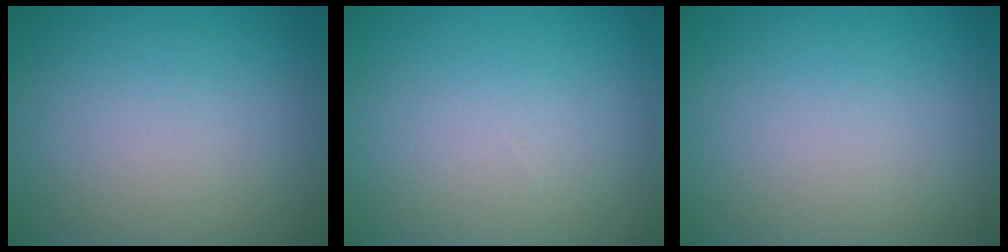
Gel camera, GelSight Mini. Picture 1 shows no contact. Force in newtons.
{"total": 0.0}
{"total": 0.0}